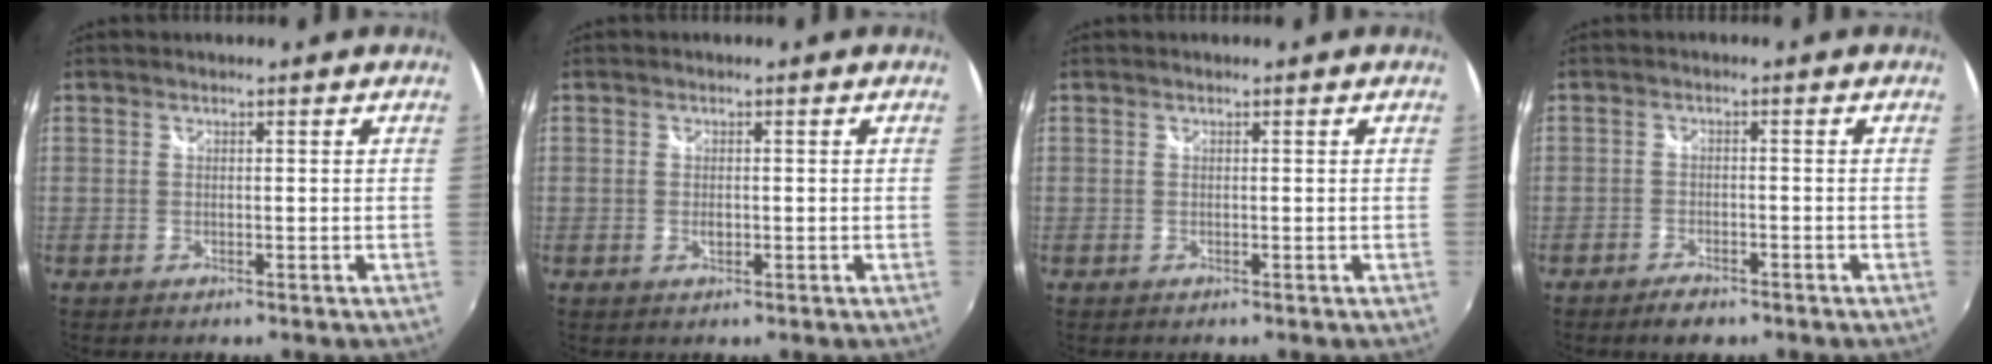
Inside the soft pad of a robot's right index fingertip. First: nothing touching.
{"total": 1.2, "force": [-0.3, 0.8, 0.9], "torque": [-0.016, -0.002, -0.005]}
{"total": 0.0}
{"total": 3.7, "force": [-2.8, 1.5, 1.8], "torque": [-0.045, -0.002, -0.047]}